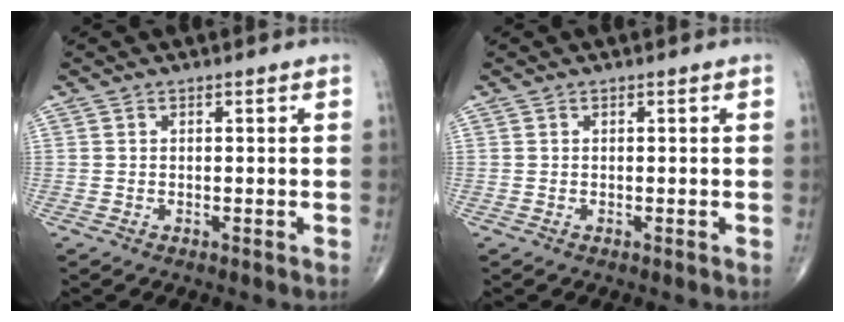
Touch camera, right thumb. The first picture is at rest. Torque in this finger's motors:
{"motor_torque": [0.00, 0.00, 0.04, 0.04, 0.00]}